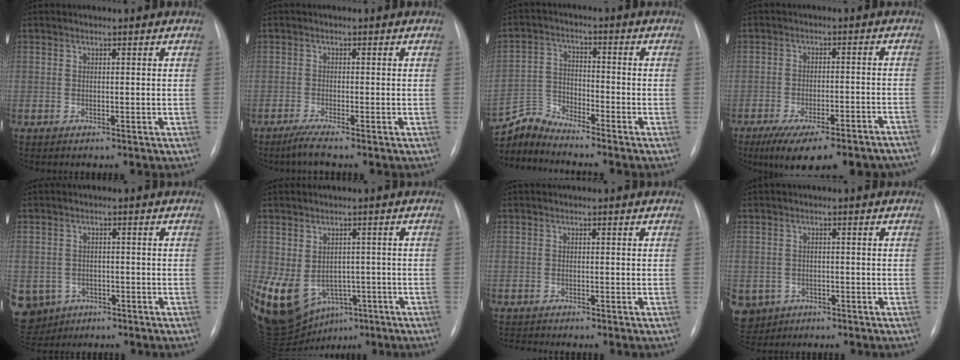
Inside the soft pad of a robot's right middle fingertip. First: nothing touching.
{"total": 2.3, "force": [-1.7, -0.5, 1.4], "torque": [-0.040, -0.011, -0.038]}
{"total": 5.5, "force": [-5.3, -1.0, -0.8], "torque": [-0.002, -0.006, -0.103]}
{"total": 17.3, "force": [-14.0, 4.2, 9.4], "torque": [-0.110, 0.006, -0.190]}
{"total": 10.5, "force": [-4.7, 9.0, 2.5], "torque": [-0.088, 0.002, -0.057]}
{"total": 18.4, "force": [-7.7, 13.4, 10.0], "torque": [-0.242, -0.008, -0.094]}
{"total": 1.3, "force": [-1.2, -0.5, 0.0], "torque": [-0.001, -0.007, -0.019]}
{"total": 7.1, "force": [-3.4, 6.1, 1.5], "torque": [-0.050, 0.003, -0.044]}